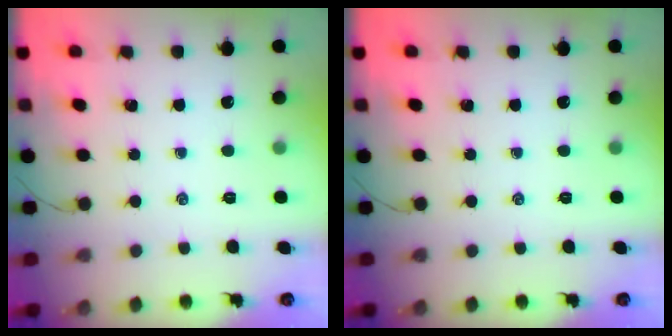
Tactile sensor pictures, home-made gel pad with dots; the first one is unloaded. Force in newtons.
{"total": 0.0}